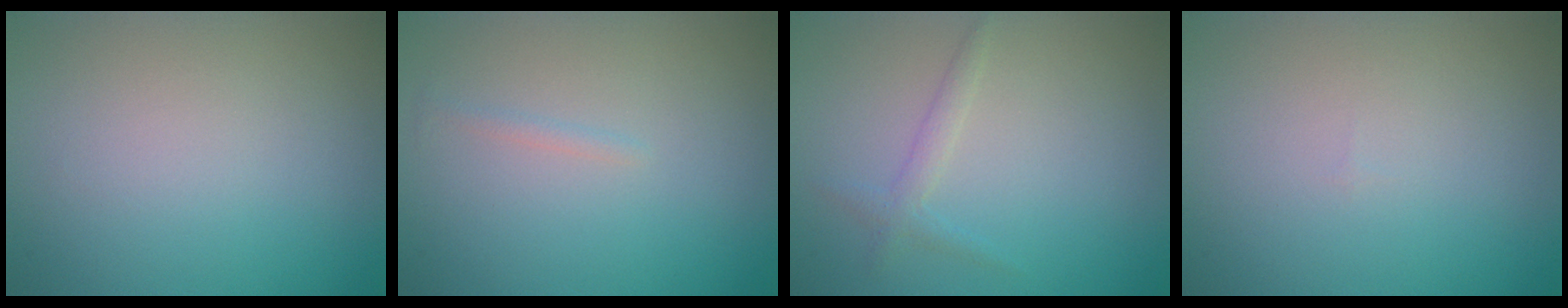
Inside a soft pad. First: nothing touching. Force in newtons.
{"total": 0.6, "press": 0.6, "slide": 0.0}
{"total": 1.3, "press": 1.3, "slide": 0.1}
{"total": 0.0}